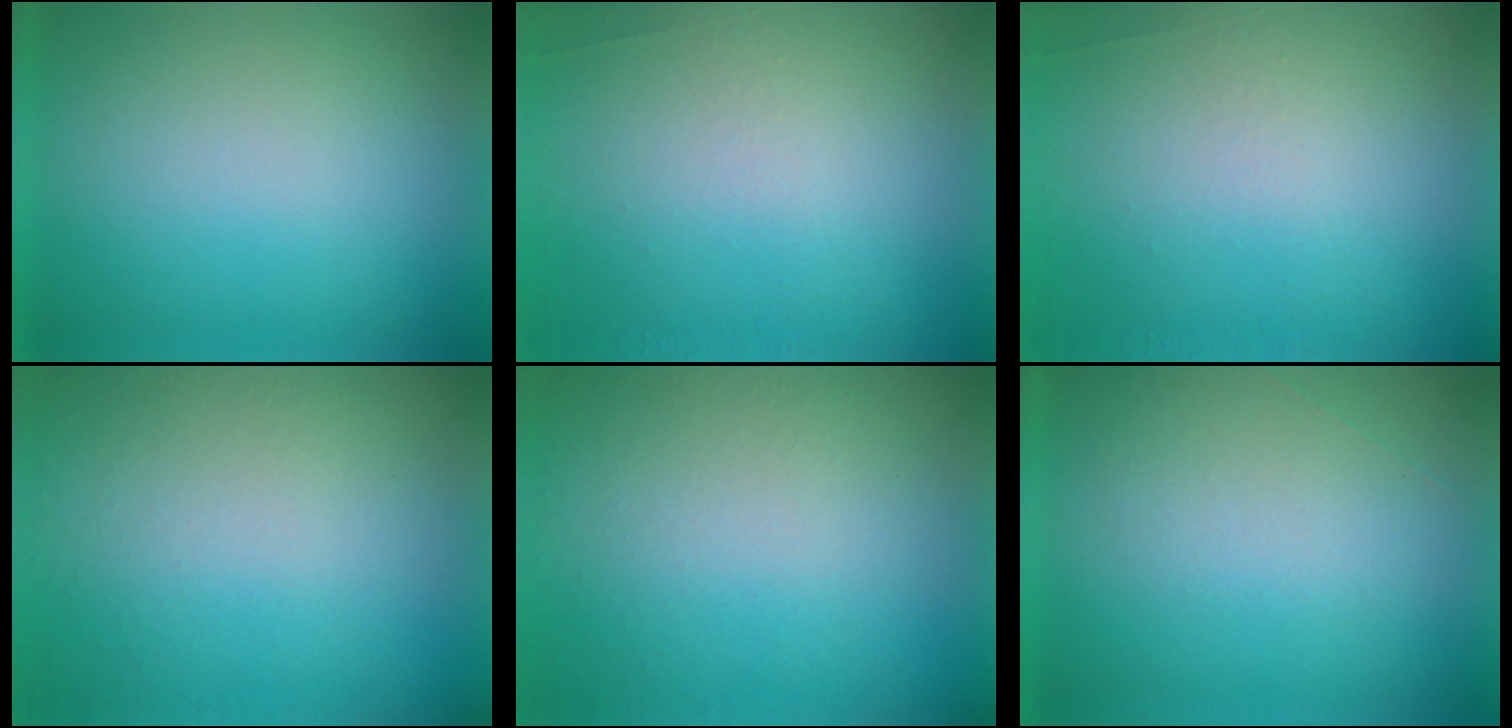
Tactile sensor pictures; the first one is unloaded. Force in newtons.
{"total": 5.6}
{"total": 5.6}
{"total": 5.0}
{"total": 5.1}
{"total": 1.0}